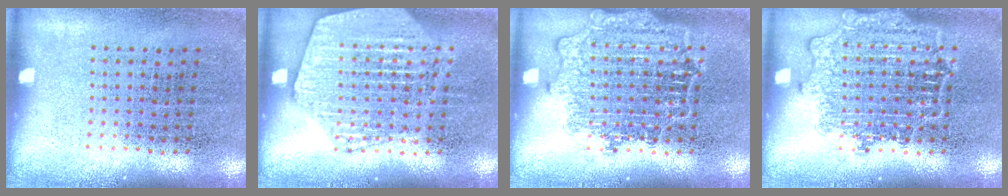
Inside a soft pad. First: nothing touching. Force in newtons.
{"total": 1.9, "press": 1.9, "slide": 0.2}
{"total": 2.8, "press": 2.8, "slide": 0.5}
{"total": 2.8, "press": 2.8, "slide": 0.5}